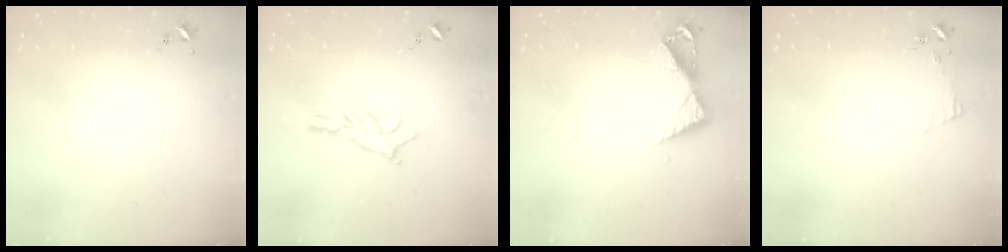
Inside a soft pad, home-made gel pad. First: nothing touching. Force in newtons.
{"total": 9.4, "press": 9.4, "slide": 0.5}
{"total": 8.3, "press": 8.2, "slide": 0.6}
{"total": 4.7, "press": 4.6, "slide": 0.6}